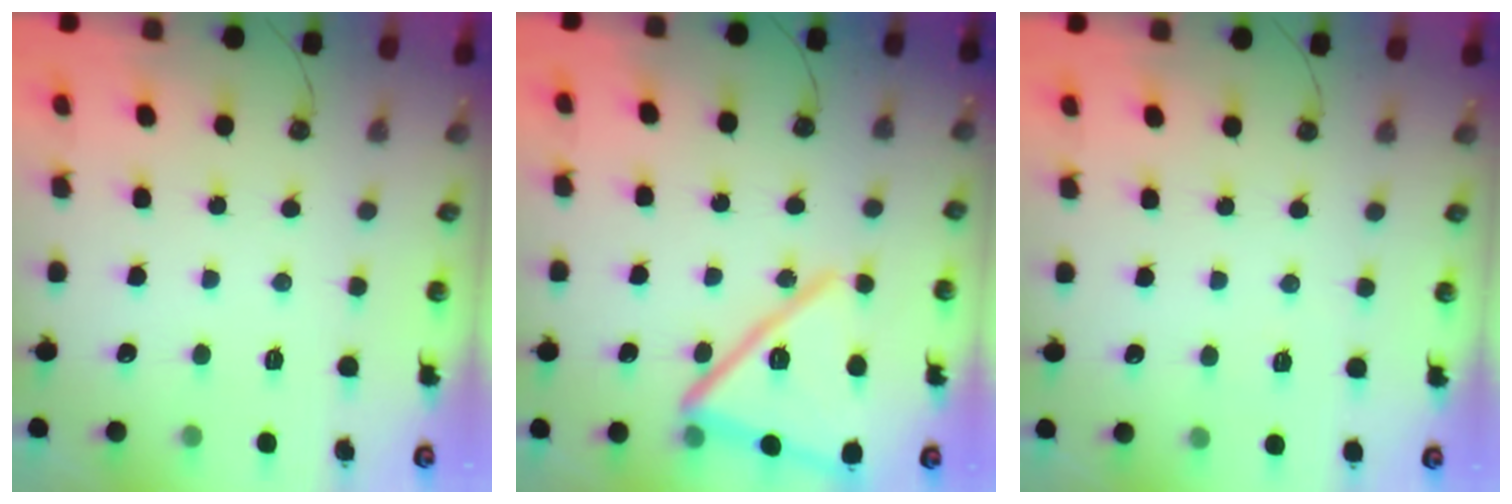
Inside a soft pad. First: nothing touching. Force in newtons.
{"total": 19.0, "press": 18.9, "slide": 1.5}
{"total": 2.7, "press": 1.5, "slide": 2.3}